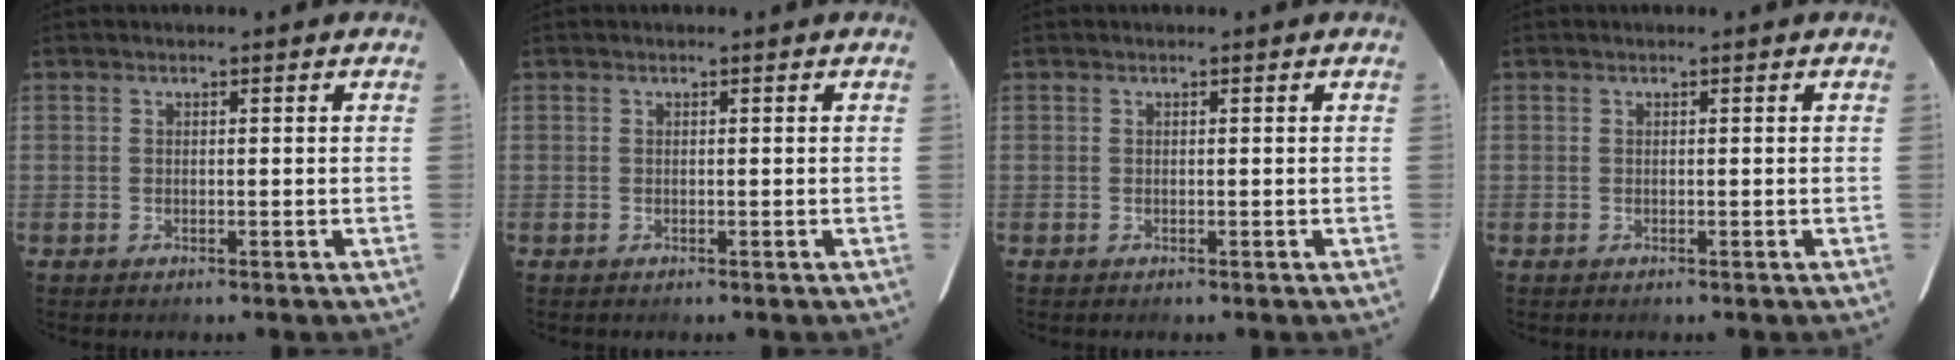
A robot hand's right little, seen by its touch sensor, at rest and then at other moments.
{"total": 0.0}
{"total": 0.0}
{"total": 0.0}